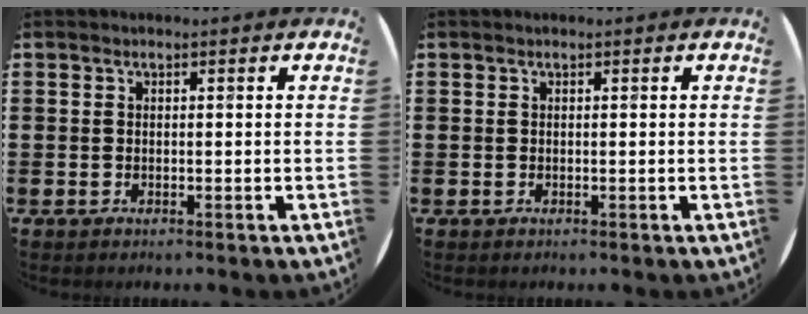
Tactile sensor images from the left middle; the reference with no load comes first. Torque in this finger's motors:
{"motor_torque": [0.19, -0.10, -0.01, -0.01]}